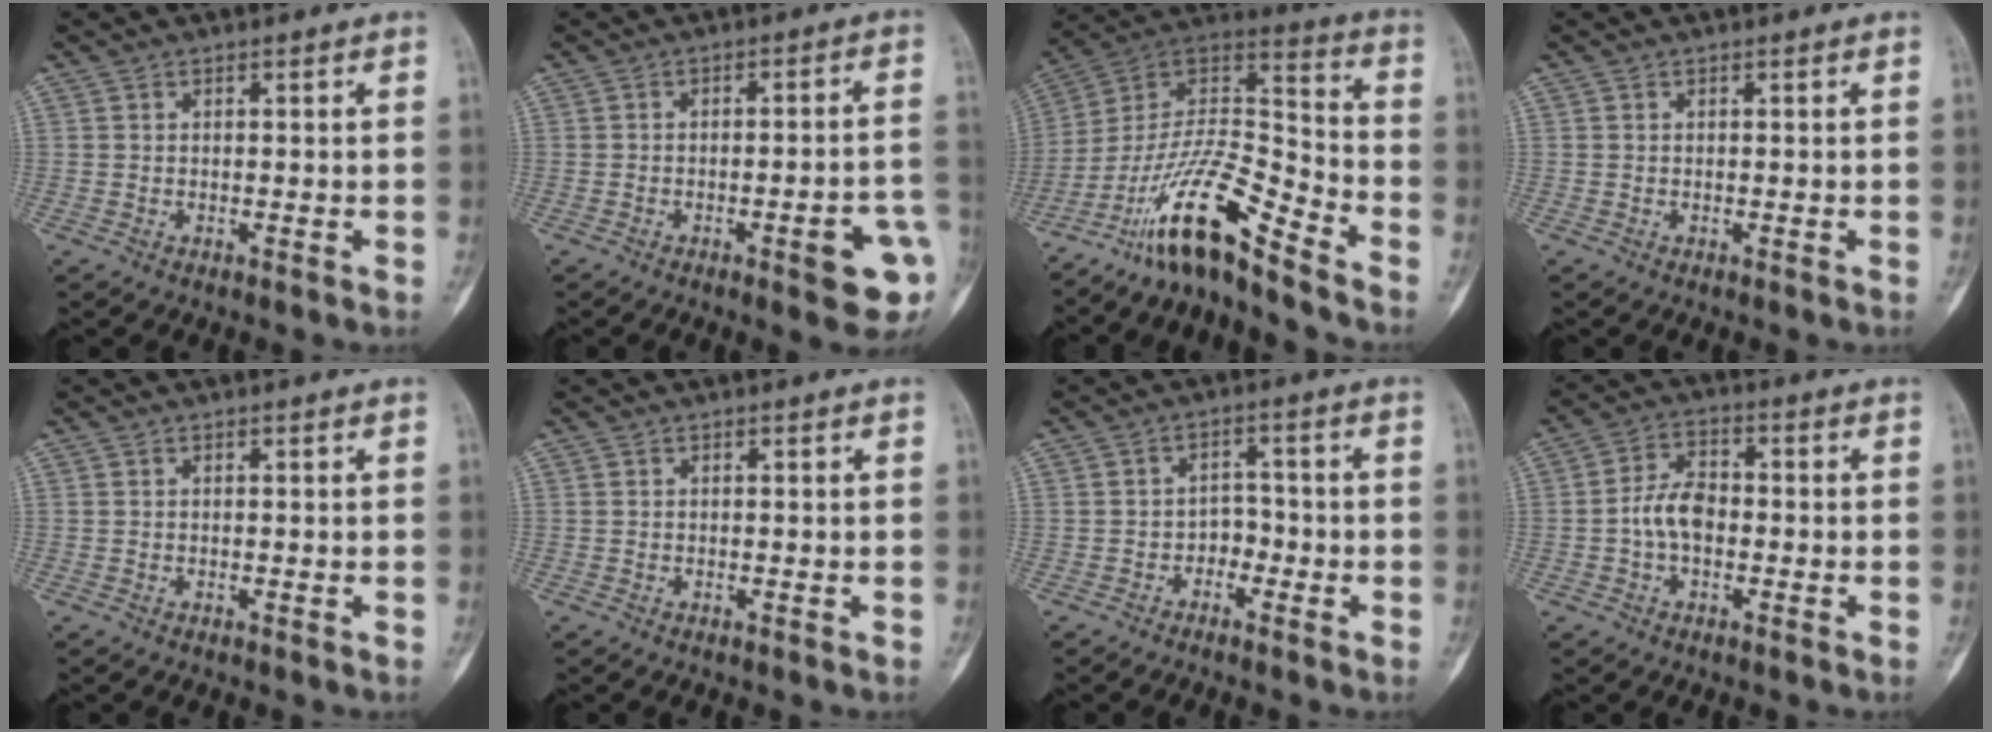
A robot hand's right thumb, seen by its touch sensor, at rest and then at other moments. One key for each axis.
{"total": 10.3, "fx": -4.0, "fy": 2.4, "fz": 9.2, "tx": -0.100, "ty": 0.023, "tz": -0.043}
{"total": 16.9, "fx": -12.4, "fy": 3.2, "fz": 11.1, "tx": -0.207, "ty": 0.099, "tz": -0.228}
{"total": 0.0}
{"total": 0.0}
{"total": 0.0}
{"total": 3.3, "fx": -1.7, "fy": 2.5, "fz": 1.4, "tx": 0.002, "ty": 0.022, "tz": -0.033}
{"total": 6.6, "fx": -1.1, "fy": 4.2, "fz": 4.9, "tx": -0.084, "ty": 0.023, "tz": -0.029}